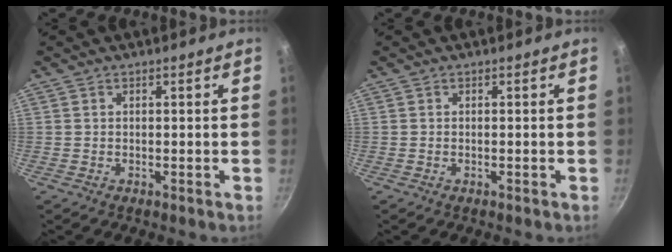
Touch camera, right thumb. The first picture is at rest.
{"total": 0.0}